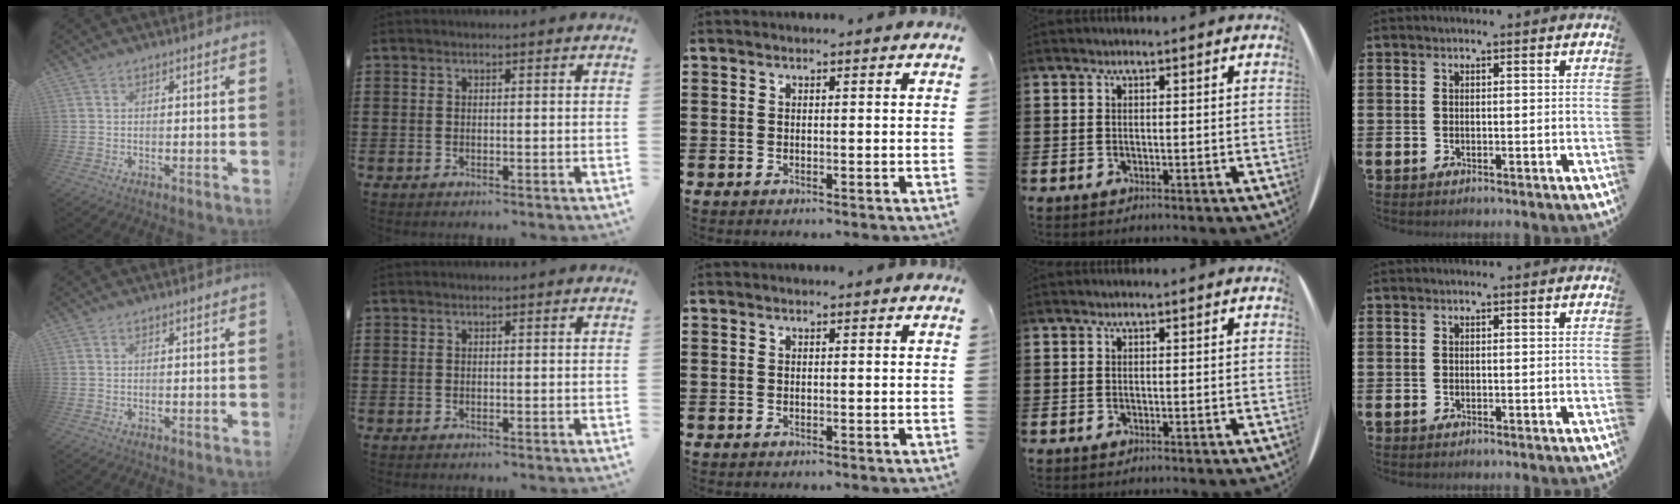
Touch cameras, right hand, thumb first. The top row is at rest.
{}